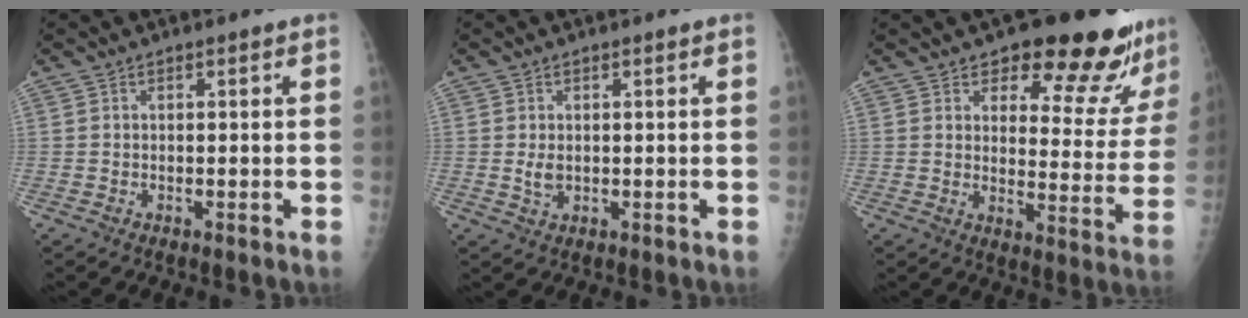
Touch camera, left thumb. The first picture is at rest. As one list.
[{"total": 2.2, "force": [0.4, 1.4, 1.7], "torque": [-0.027, -0.006, 0.012]}, {"total": 18.1, "force": [14.8, 6.3, 8.4], "torque": [-0.049, -0.100, 0.175]}]